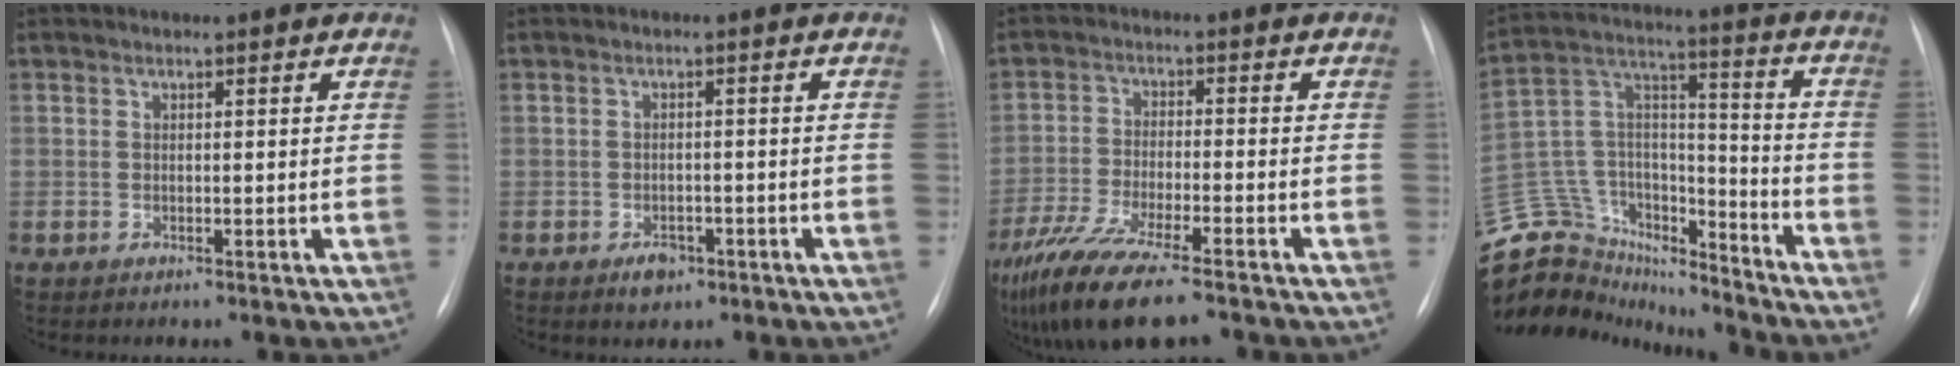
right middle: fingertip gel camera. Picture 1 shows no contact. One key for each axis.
{"total": 2.6, "fx": -1.6, "fy": 1.7, "fz": 1.2, "tx": -0.014, "ty": 0.003, "tz": -0.016}
{"total": 13.5, "fx": -10.2, "fy": 2.0, "fz": 8.7, "tx": -0.171, "ty": -0.037, "tz": -0.176}
{"total": 27.7, "fx": -24.5, "fy": 9.9, "fz": 8.3, "tx": -0.242, "ty": 0.032, "tz": -0.392}